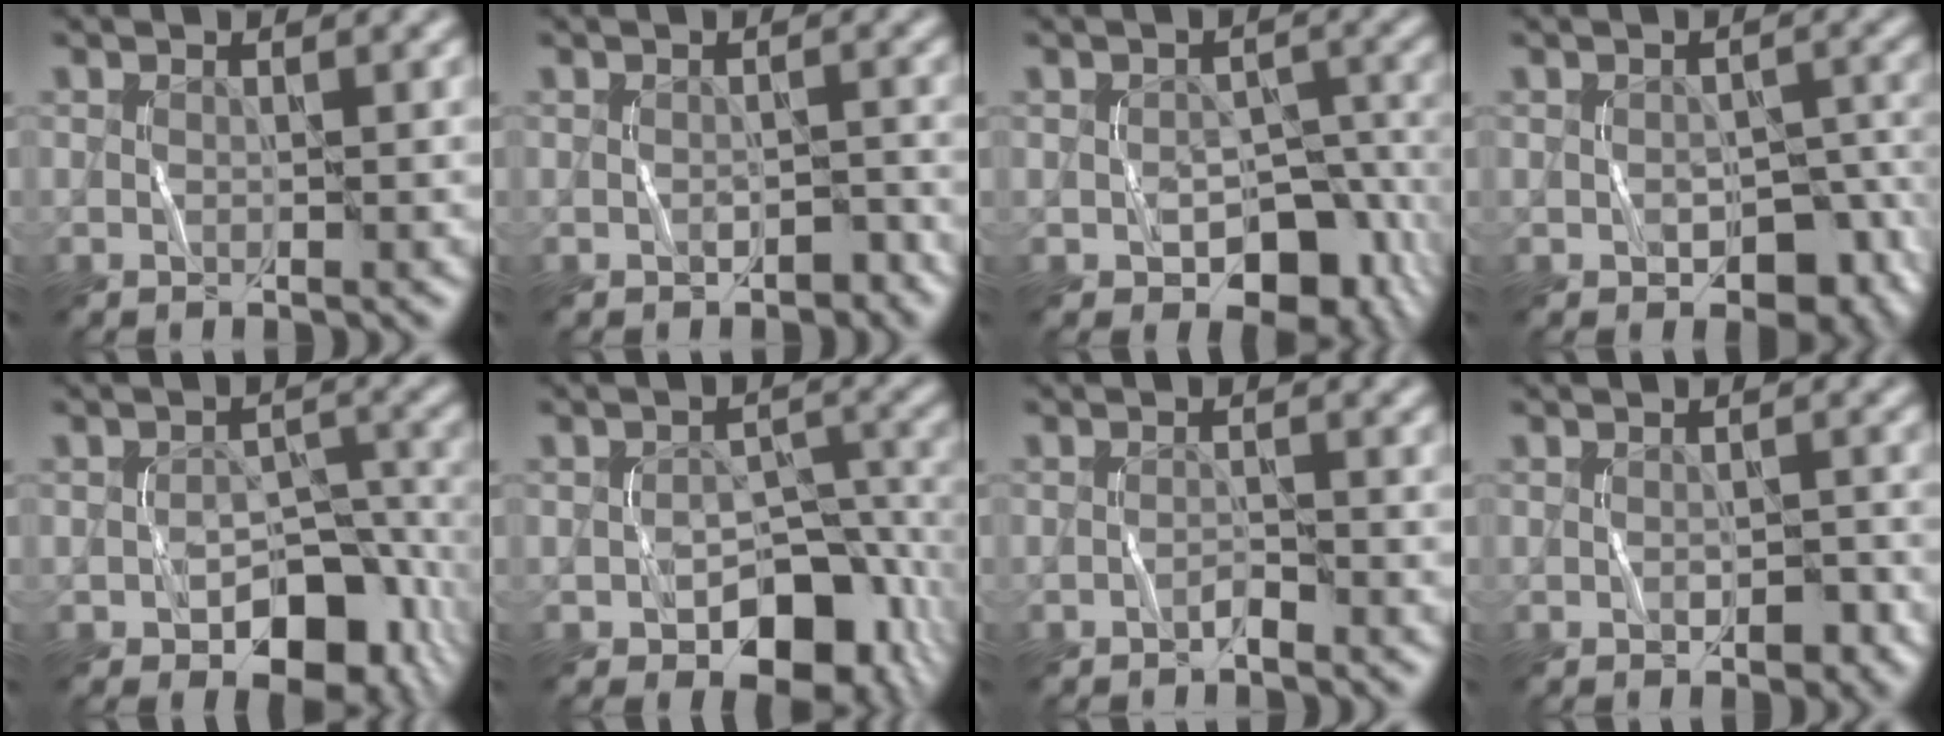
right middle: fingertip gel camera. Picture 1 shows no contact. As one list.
[{"total": 1.3, "force": [-0.9, 0.8, 0.7], "torque": [-0.011, 0.002, -0.011]}, {"total": 7.6, "force": [-3.5, 5.0, 4.6], "torque": [-0.056, -0.009, -0.042]}, {"total": 6.4, "force": [-3.0, 4.2, 3.9], "torque": [-0.043, -0.008, -0.033]}, {"total": 7.6, "force": [-3.7, 4.7, 4.6], "torque": [-0.052, 0.002, -0.053]}, {"total": 8.5, "force": [-4.1, 5.3, 5.2], "torque": [-0.058, -0.001, -0.057]}, {"total": 0.9, "force": [-0.8, 0.2, 0.5], "torque": [-0.009, 0.005, -0.013]}, {"total": 1.7, "force": [-0.7, 0.9, 1.2], "torque": [-0.018, 0.000, -0.010]}]